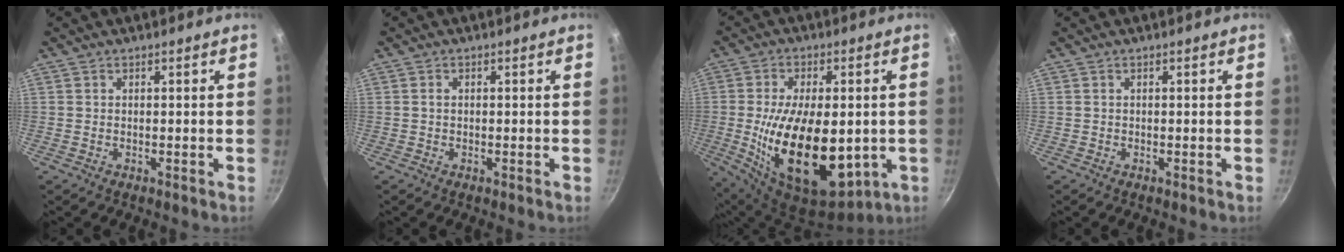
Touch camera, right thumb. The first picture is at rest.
{"total": 0.7, "force": [0.1, 0.5, 0.5], "torque": [-0.008, 0.004, 0.001]}
{"total": 22.3, "force": [-2.3, 11.8, 18.8], "torque": [-0.320, -0.012, -0.021]}
{"total": 0.0}